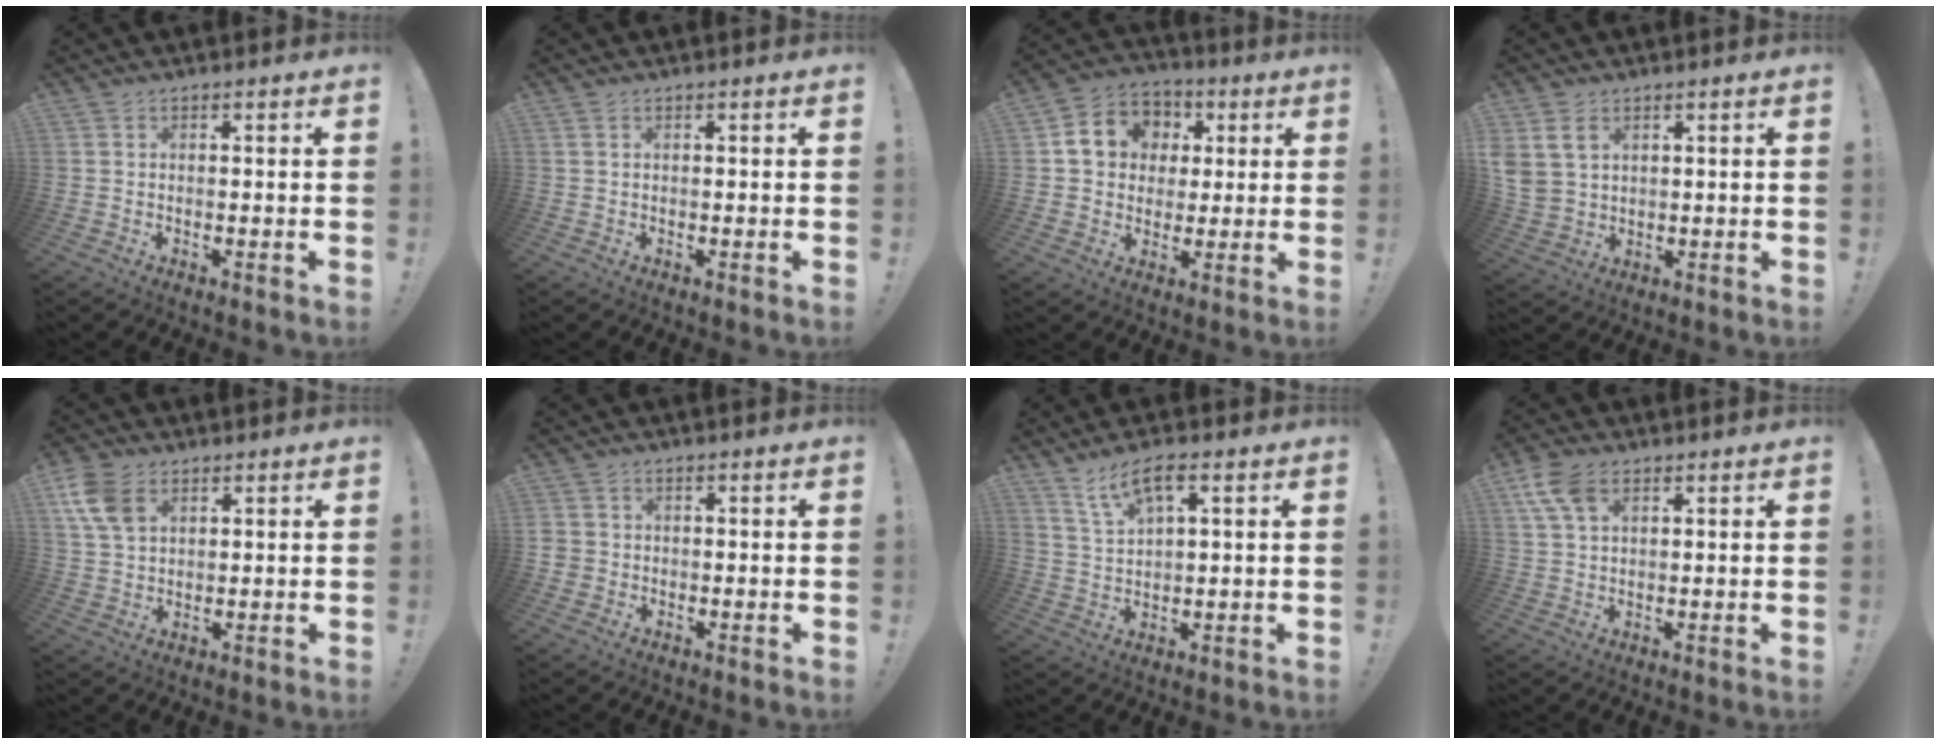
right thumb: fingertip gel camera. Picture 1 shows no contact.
{"total": 0.0}
{"total": 11.3, "force": [2.3, 10.1, 4.3], "torque": [-0.054, -0.001, 0.051]}
{"total": 7.3, "force": [3.4, 5.2, 3.8], "torque": [-0.062, -0.007, 0.069]}
{"total": 9.6, "force": [4.0, 6.5, 5.9], "torque": [-0.116, -0.004, 0.079]}
{"total": 2.4, "force": [-0.6, 2.3, 0.6], "torque": [-0.003, 0.004, -0.012]}
{"total": 7.2, "force": [4.1, 2.2, 5.5], "torque": [-0.097, -0.013, 0.073]}
{"total": 8.0, "force": [3.8, 4.7, 5.2], "torque": [-0.095, -0.006, 0.074]}